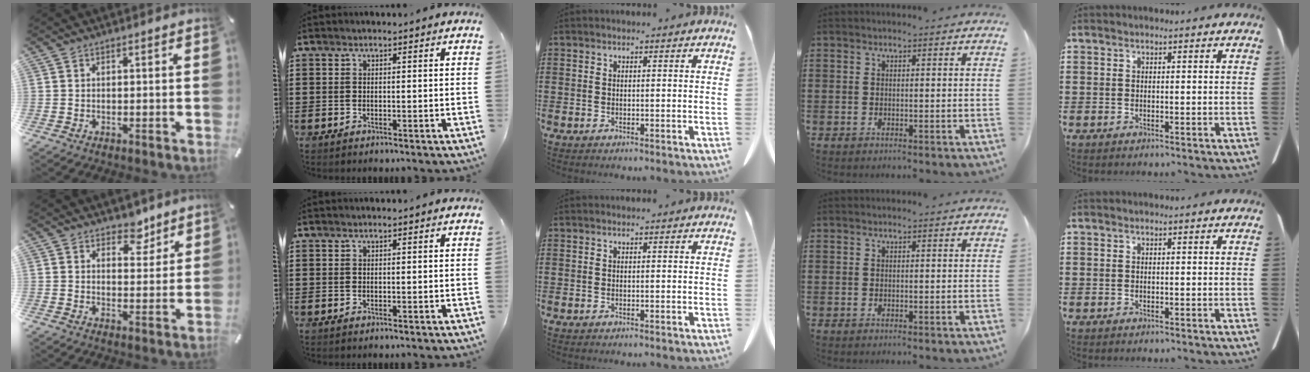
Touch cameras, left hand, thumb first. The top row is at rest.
{"thumb": {"total": 6.3, "force": [4.7, 3.9, 1.4], "torque": [0.010, -0.034, 0.076]}}